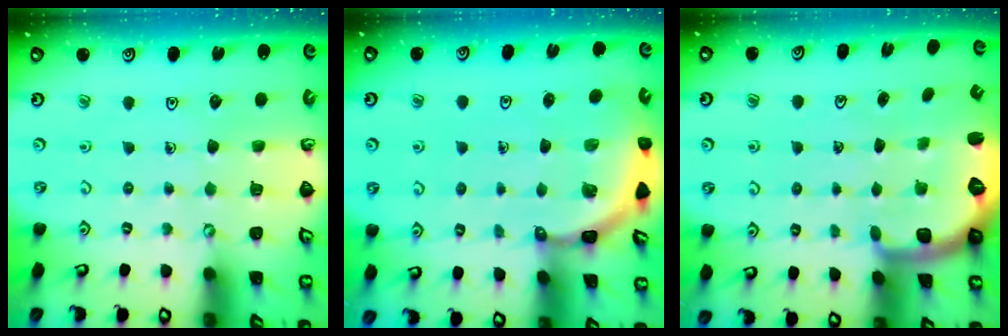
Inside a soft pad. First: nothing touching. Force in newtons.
{"total": 3.5, "press": 3.5, "slide": 0.2}
{"total": 1.8, "press": 1.8, "slide": 0.5}